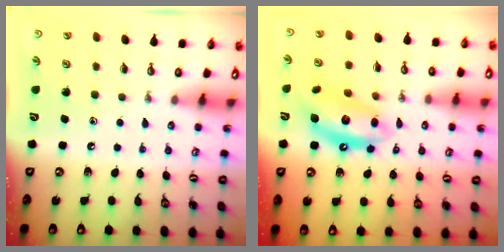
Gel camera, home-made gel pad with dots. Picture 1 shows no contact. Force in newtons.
{"total": 12.4, "press": 12.4, "slide": 1.0}